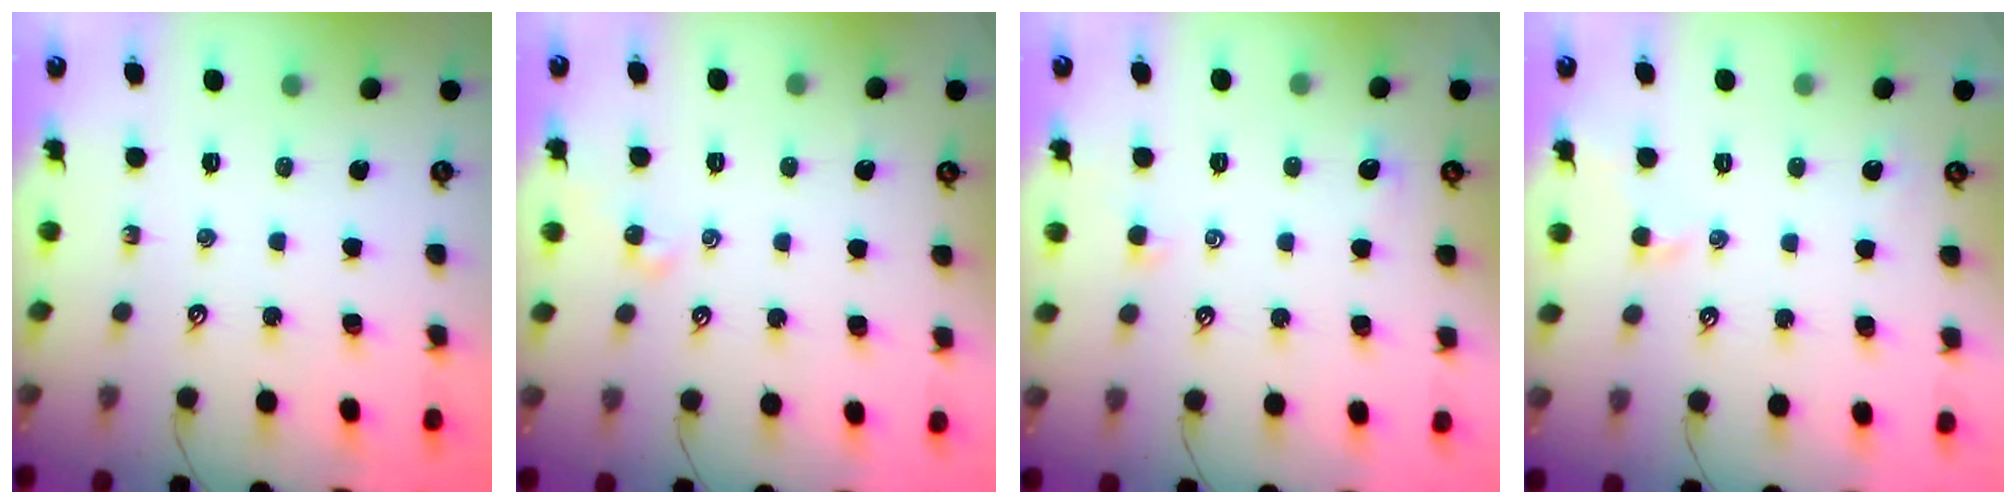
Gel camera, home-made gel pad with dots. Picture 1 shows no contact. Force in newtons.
{"total": 2.1, "press": 2.0, "slide": 0.6}
{"total": 0.5, "press": 0.1, "slide": 0.5}
{"total": 0.9, "press": 0.7, "slide": 0.6}